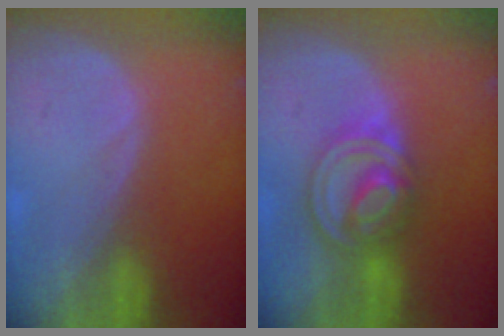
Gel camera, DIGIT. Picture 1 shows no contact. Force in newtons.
{"total": 8.0, "press": 6.9, "slide": 3.9}